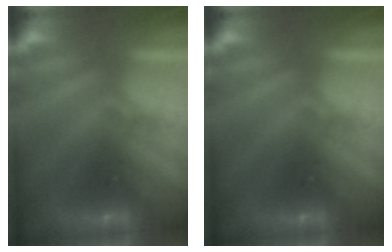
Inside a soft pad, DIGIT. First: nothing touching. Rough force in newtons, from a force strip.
{"total": 0.0}